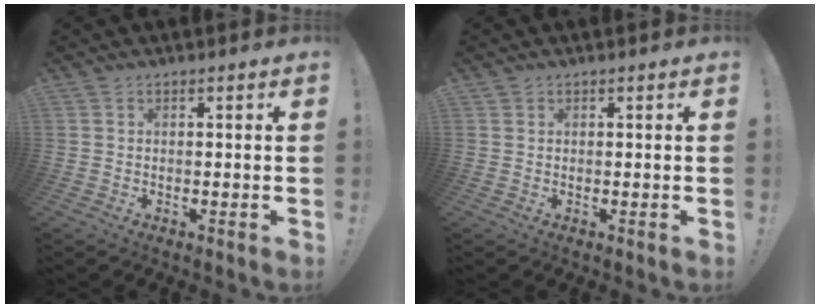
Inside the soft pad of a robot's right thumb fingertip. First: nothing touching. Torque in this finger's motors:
{"motor_torque": [-0.03, 0.21, 0.03, -0.12, 0.00]}